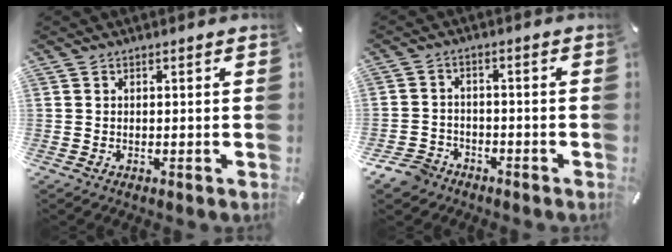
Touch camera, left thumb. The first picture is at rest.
{"total": 5.7, "force": [-4.2, 3.6, 1.5], "torque": [-0.044, 0.020, -0.086]}